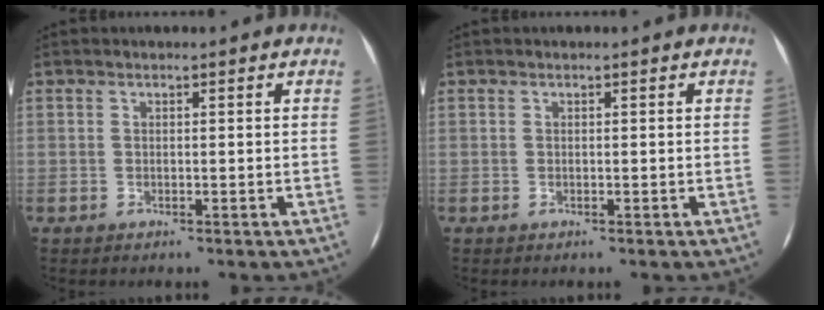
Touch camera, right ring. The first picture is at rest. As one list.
[{"total": 0.0}]